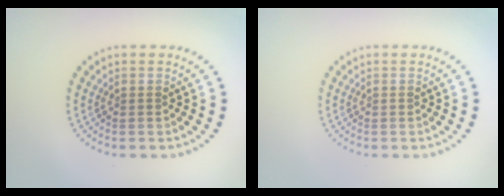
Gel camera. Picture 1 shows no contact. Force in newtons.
{"total": 0.0}